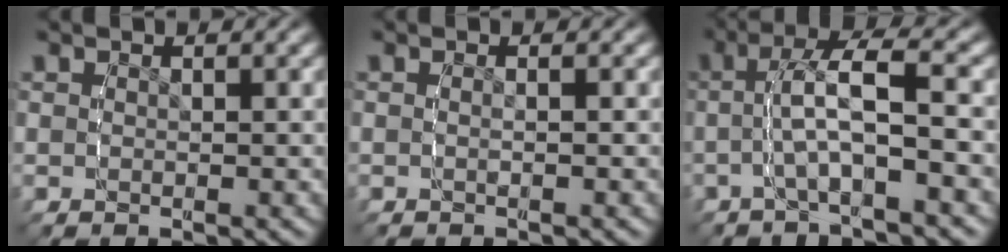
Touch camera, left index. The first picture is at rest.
{"total": 0.8, "force": [-0.6, 0.0, 0.5], "torque": [-0.014, -0.001, -0.013]}
{"total": 4.3, "force": [-1.0, 1.1, 4.1], "torque": [-0.080, 0.015, -0.025]}